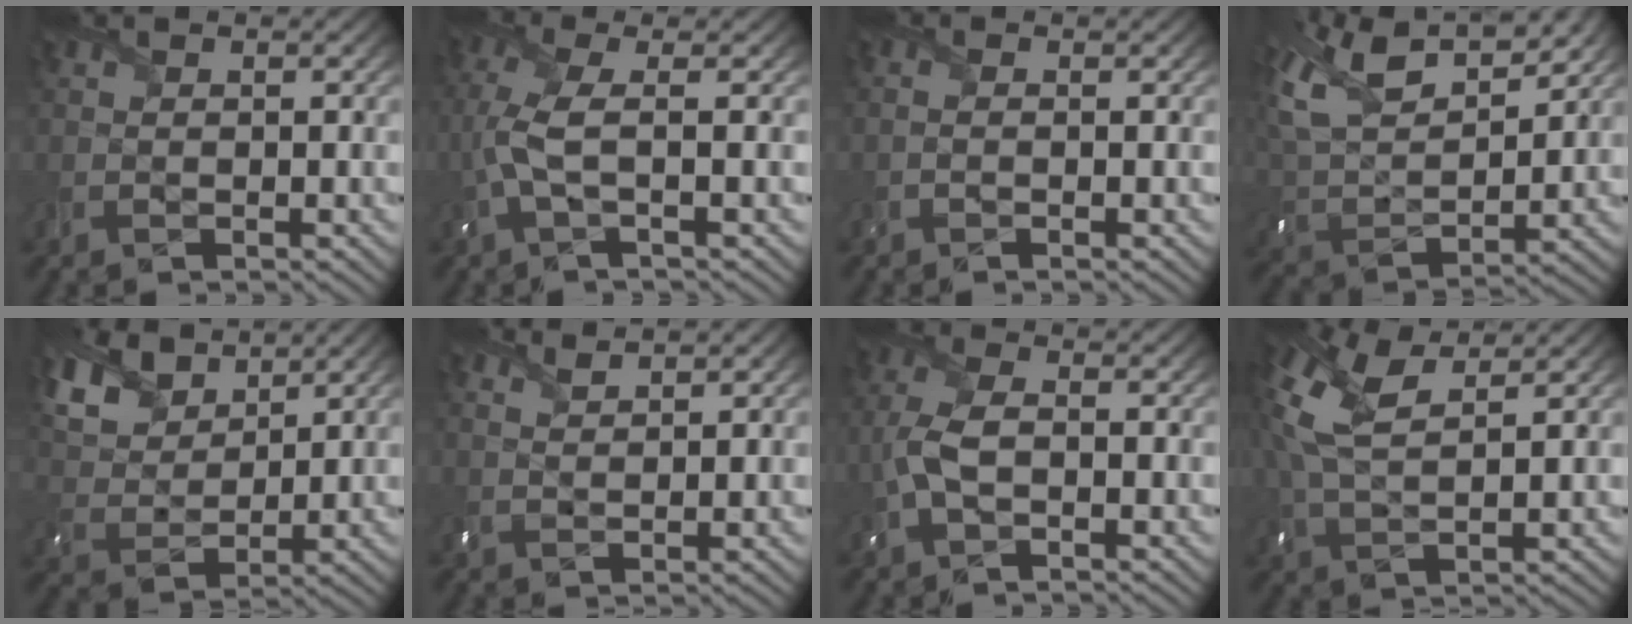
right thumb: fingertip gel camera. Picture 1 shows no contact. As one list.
[{"total": 5.0, "force": [-0.5, 1.3, 4.8], "torque": [-0.120, 0.006, -0.020]}, {"total": 0.6, "force": [-0.3, 0.2, 0.5], "torque": [-0.013, 0.000, -0.007]}, {"total": 13.3, "force": [9.5, 5.5, 7.6], "torque": [-0.202, 0.027, 0.165]}, {"total": 11.0, "force": [7.5, 5.7, 5.7], "torque": [-0.176, 0.025, 0.134]}, {"total": 2.1, "force": [1.8, 0.4, 0.9], "torque": [-0.024, 0.001, 0.041]}, {"total": 5.3, "force": [-1.0, 2.7, 4.4], "torque": [-0.121, 0.005, -0.025]}, {"total": 9.5, "force": [4.5, 4.0, 7.3], "torque": [-0.207, 0.017, 0.084]}]